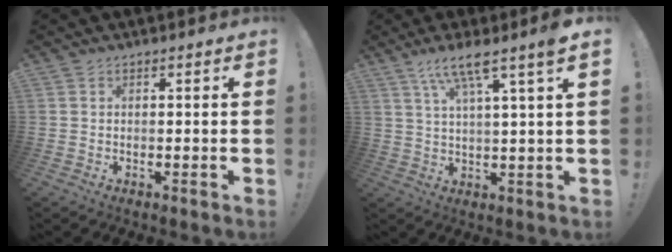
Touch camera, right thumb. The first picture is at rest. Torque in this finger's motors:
{"motor_torque": [0.09, 0.09, 0.49, 0.48, 0.04]}